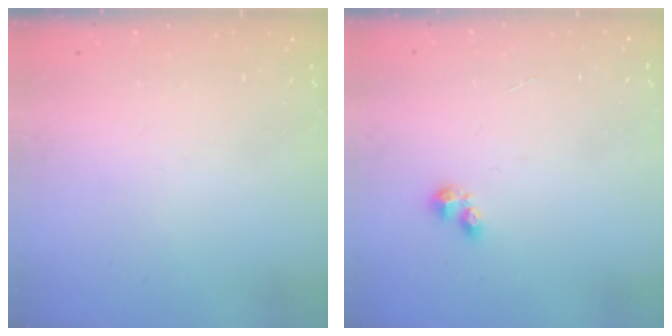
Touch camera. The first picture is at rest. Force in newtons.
{"total": 3.0, "press": 3.0, "slide": 0.4}